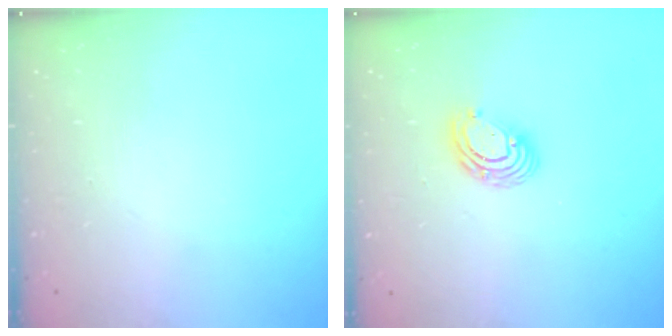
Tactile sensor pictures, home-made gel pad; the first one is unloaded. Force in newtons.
{"total": 6.7, "press": 6.6, "slide": 0.8}